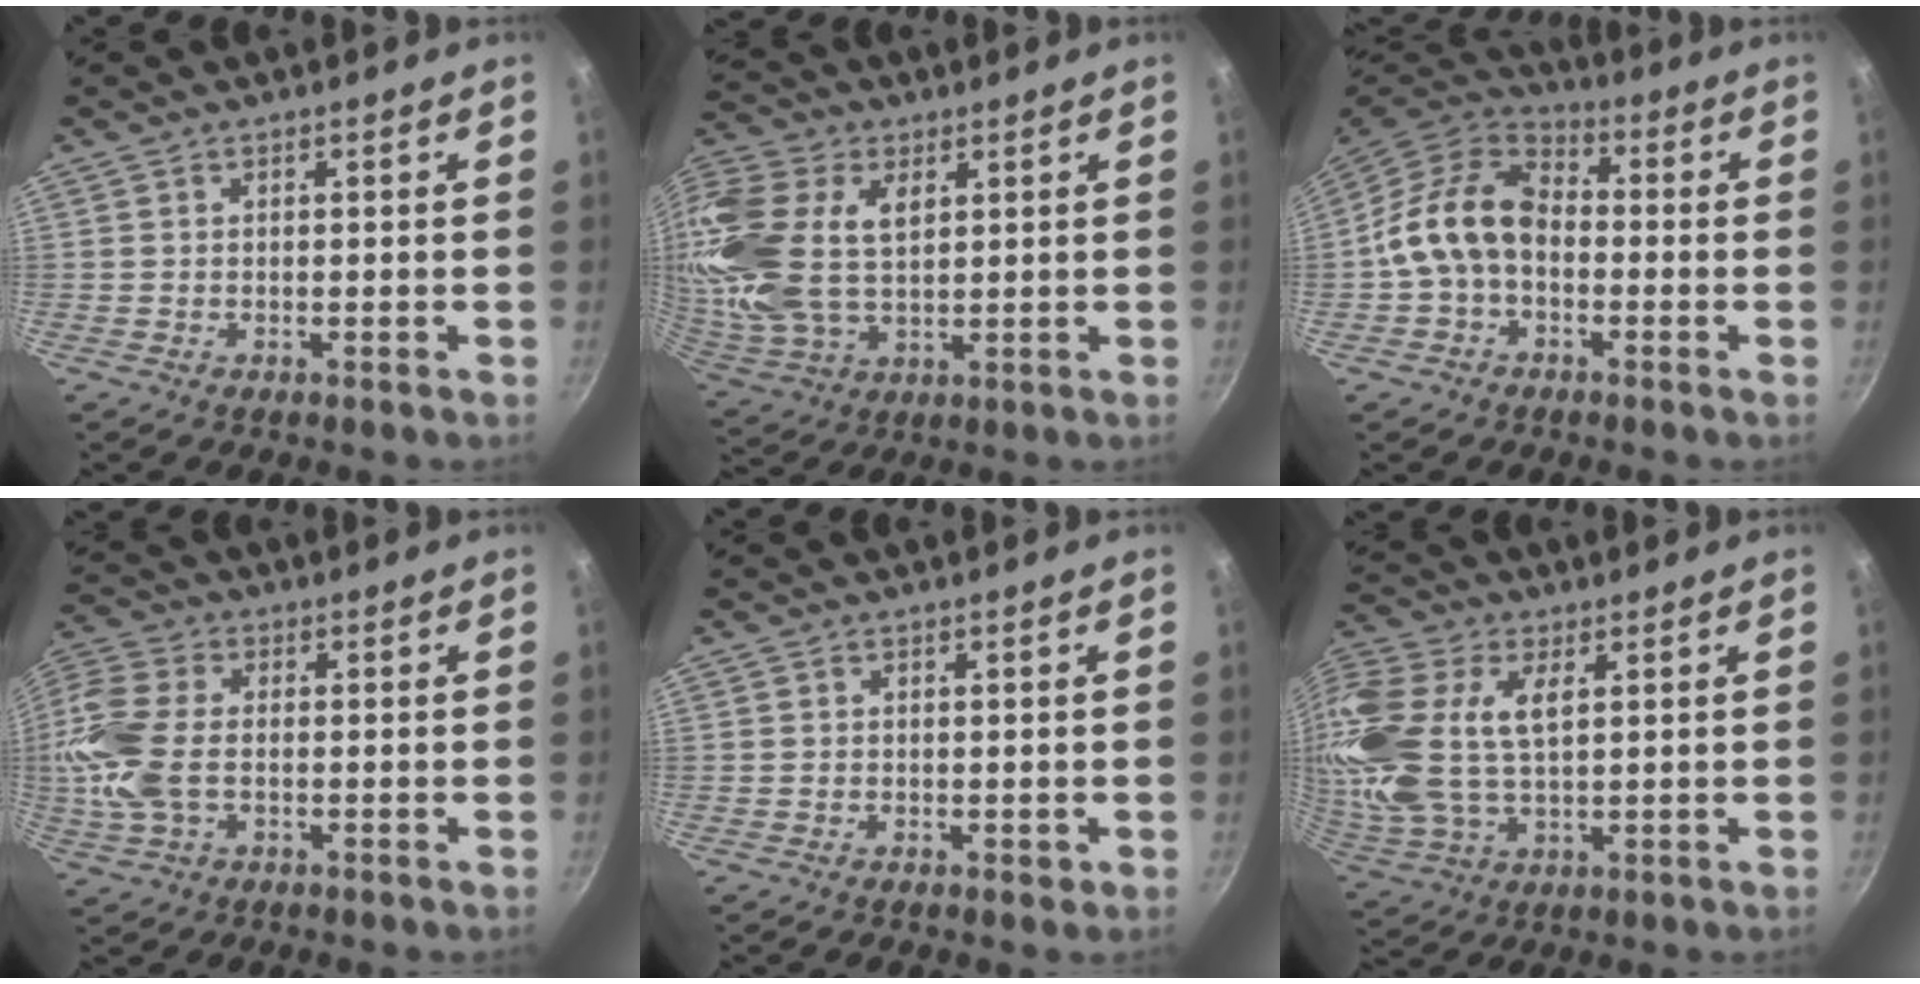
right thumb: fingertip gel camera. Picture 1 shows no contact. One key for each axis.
{"total": 20.5, "fx": 5.2, "fy": 12.9, "fz": 15.1, "tx": -0.333, "ty": -0.008, "tz": 0.100}
{"total": 13.1, "fx": -1.3, "fy": 9.3, "fz": 9.1, "tx": -0.143, "ty": 0.038, "tz": -0.042}
{"total": 12.9, "fx": -1.0, "fy": 7.9, "fz": 10.2, "tx": -0.224, "ty": 0.015, "tz": -0.032}
{"total": 0.7, "fx": -0.1, "fy": 0.6, "fz": 0.4, "tx": -0.003, "ty": 0.001, "tz": -0.001}
{"total": 20.8, "fx": 5.2, "fy": 11.9, "fz": 16.2, "tx": -0.368, "ty": 0.007, "tz": 0.098}